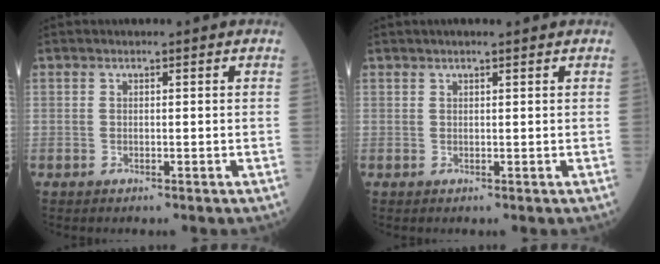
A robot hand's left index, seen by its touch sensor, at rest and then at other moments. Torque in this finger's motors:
{"motor_torque": [0.05, -0.05, -0.05, 0.00]}